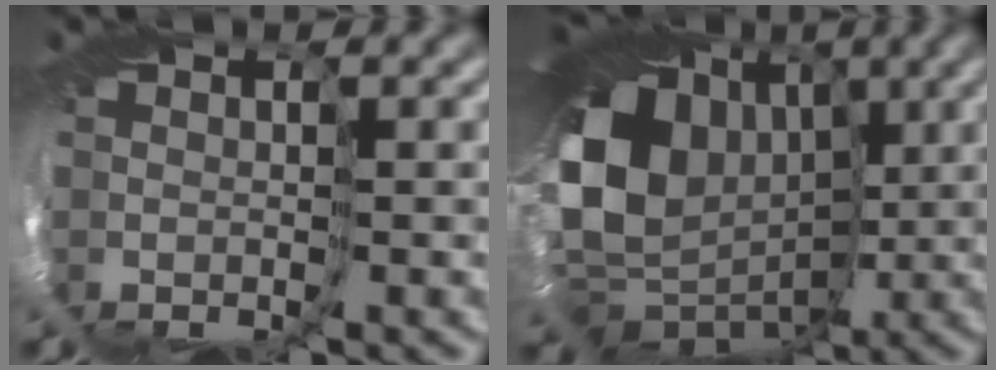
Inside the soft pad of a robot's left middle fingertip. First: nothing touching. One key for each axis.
{"total": 12.5, "fx": 1.4, "fy": 10.4, "fz": 6.8, "tx": -0.135, "ty": 0.008, "tz": 0.034}